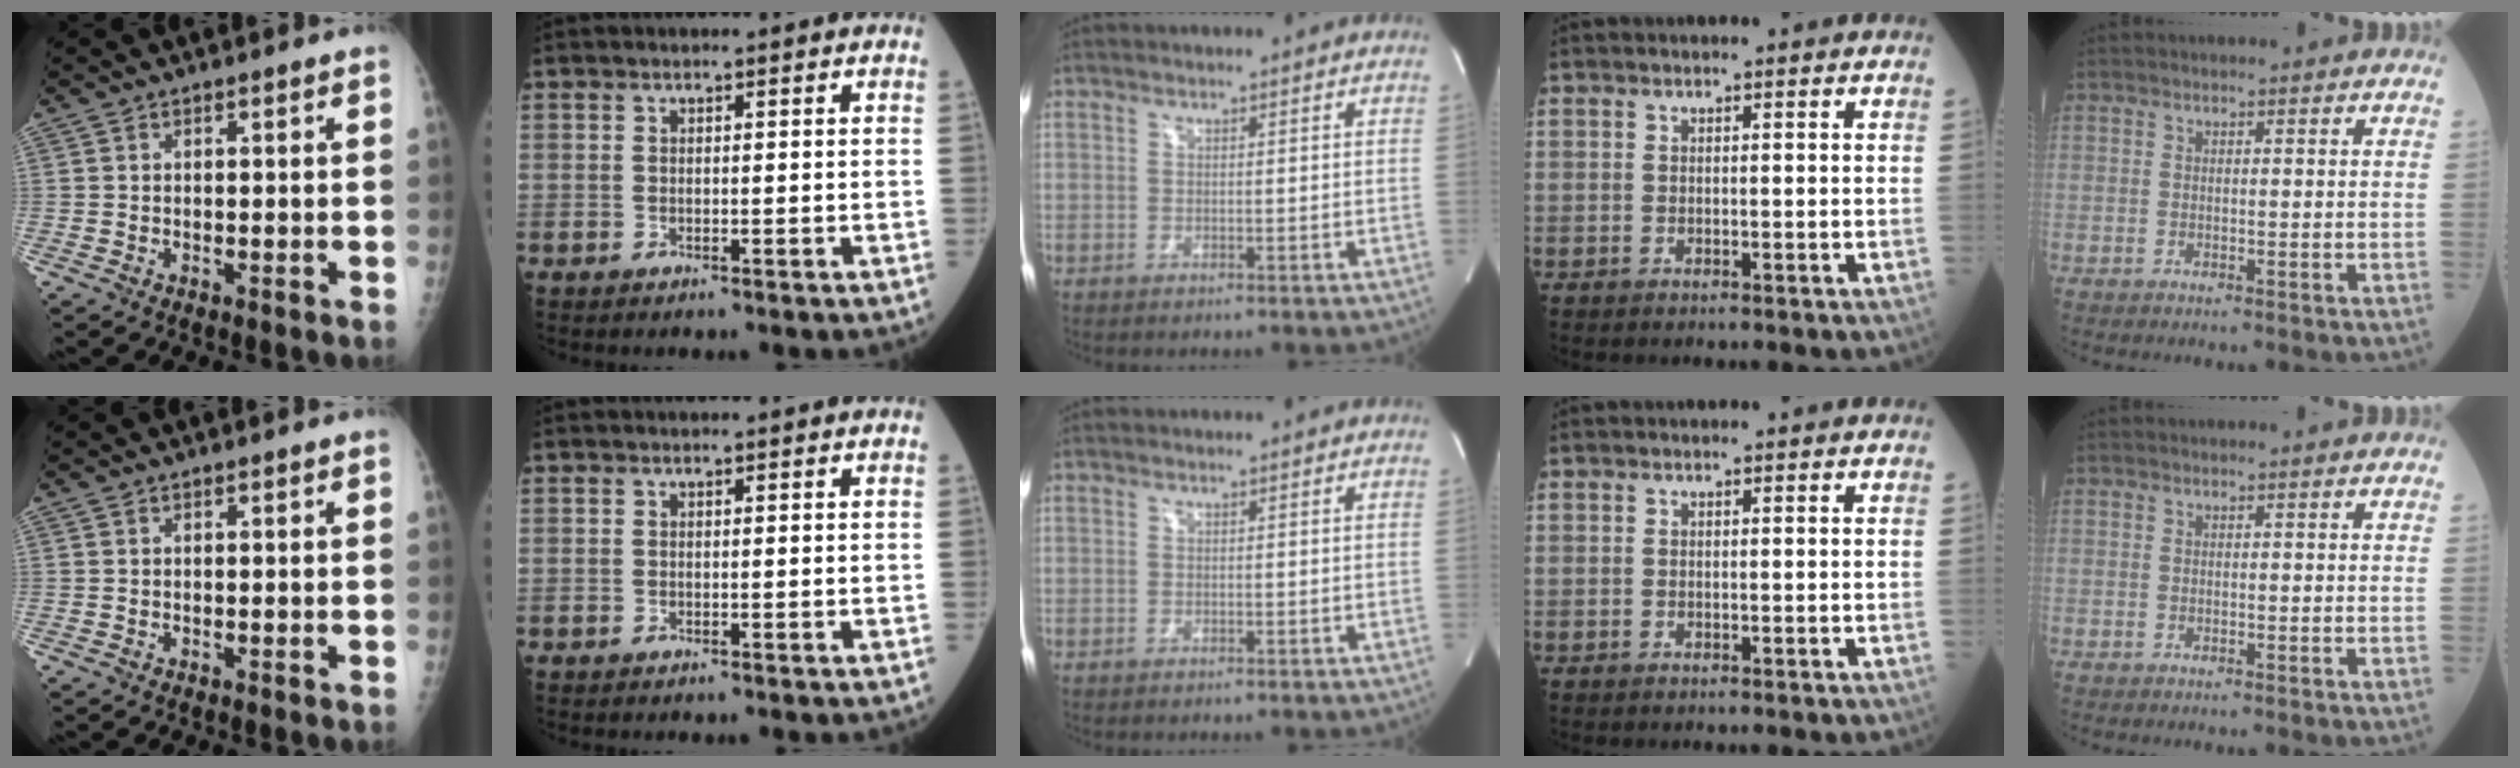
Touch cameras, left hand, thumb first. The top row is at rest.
{}